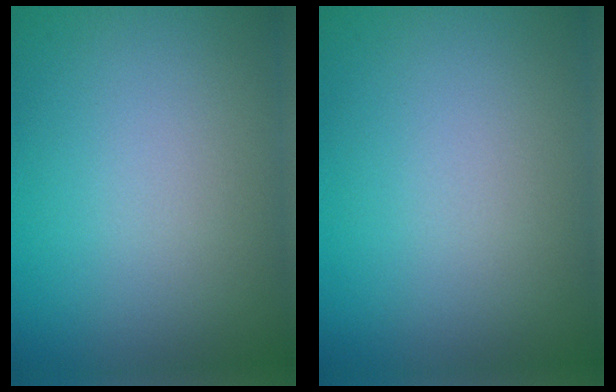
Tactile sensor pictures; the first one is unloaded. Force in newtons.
{"total": 0.0}